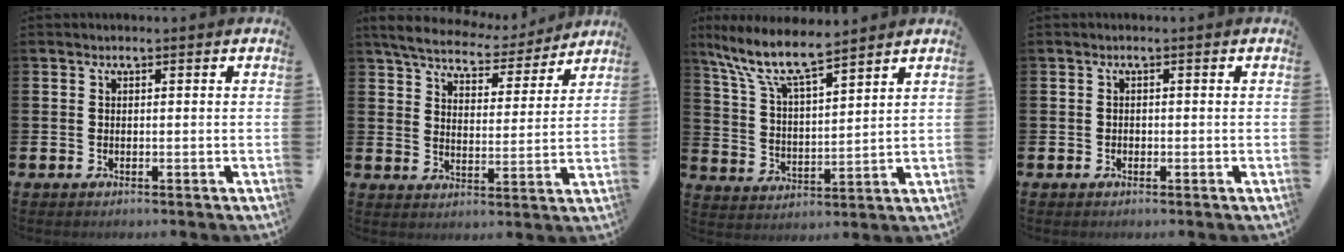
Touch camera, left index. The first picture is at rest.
{"total": 6.0, "force": [5.6, 1.6, 1.5], "torque": [-0.056, -0.038, 0.093]}
{"total": 9.2, "force": [7.9, 1.7, 4.4], "torque": [-0.121, -0.037, 0.139]}
{"total": 0.7, "force": [-0.4, 0.5, 0.1], "torque": [-0.011, 0.007, -0.008]}